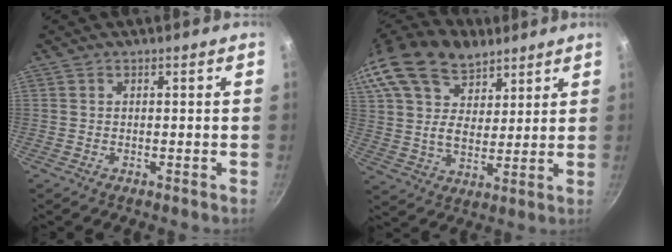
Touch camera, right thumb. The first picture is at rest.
{"total": 26.0, "force": [16.2, 16.1, 12.4], "torque": [-0.267, 0.000, 0.292]}